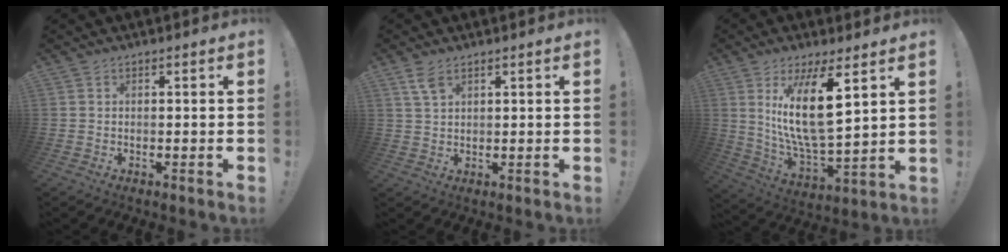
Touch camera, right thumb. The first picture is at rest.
{"total": 4.2, "force": [2.6, 1.8, 2.8], "torque": [-0.044, -0.011, 0.046]}
{"total": 17.2, "force": [7.0, 5.2, 14.9], "torque": [-0.283, -0.044, 0.106]}